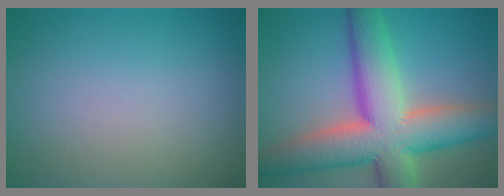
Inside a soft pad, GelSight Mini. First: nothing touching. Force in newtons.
{"total": 12.0, "press": 12.0, "slide": 1.0}